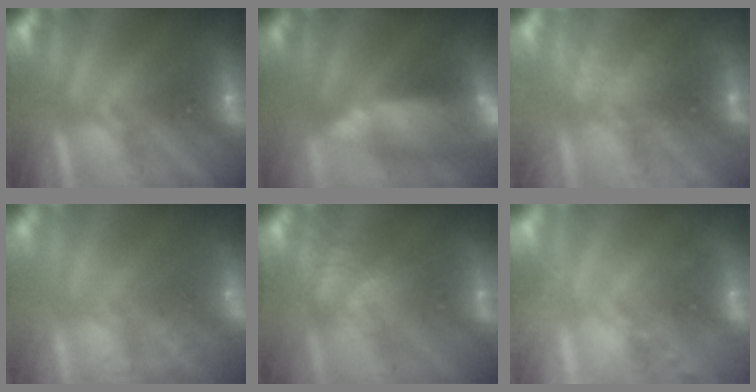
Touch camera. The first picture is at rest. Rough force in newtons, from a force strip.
{"total": 6.7}
{"total": 2.1}
{"total": 7.2}
{"total": 4.6}
{"total": 2.4}